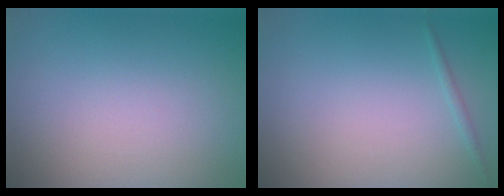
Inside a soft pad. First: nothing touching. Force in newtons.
{"total": 0.6, "press": 0.6, "slide": 0.0}